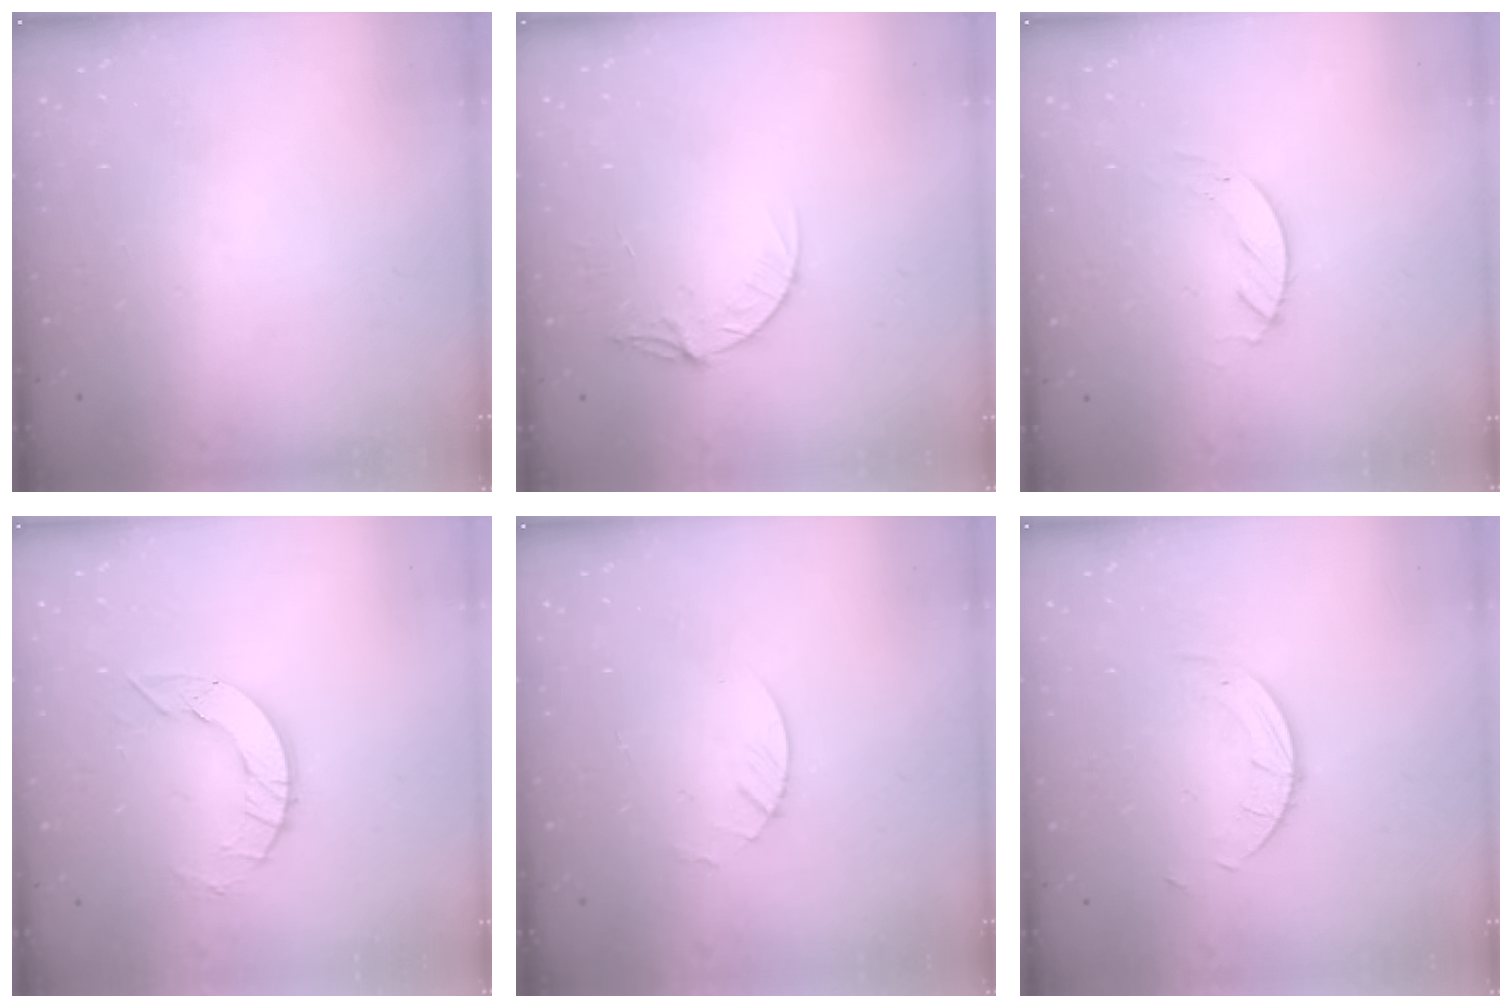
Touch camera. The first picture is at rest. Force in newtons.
{"total": 5.6, "press": 5.6, "slide": 0.6}
{"total": 2.4, "press": 2.4, "slide": 0.2}
{"total": 7.1, "press": 7.0, "slide": 0.7}
{"total": 3.0, "press": 2.9, "slide": 0.3}
{"total": 2.7, "press": 2.7, "slide": 0.3}